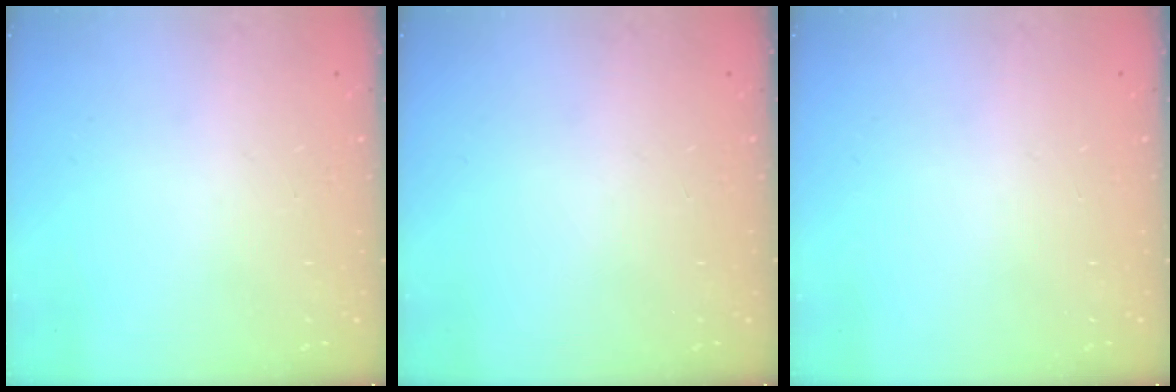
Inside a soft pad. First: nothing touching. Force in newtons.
{"total": 0.0}
{"total": 0.0}